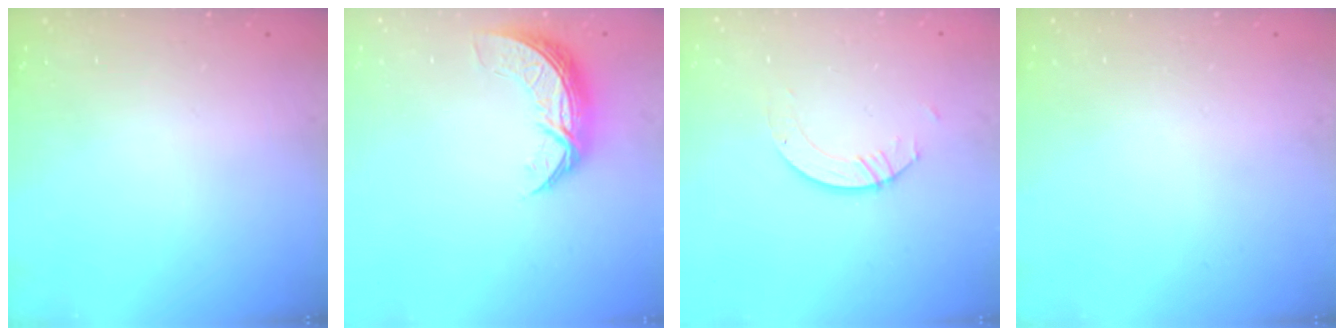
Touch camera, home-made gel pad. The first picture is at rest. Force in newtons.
{"total": 8.2, "press": 8.2, "slide": 0.3}
{"total": 4.0, "press": 4.0, "slide": 0.3}
{"total": 0.0}